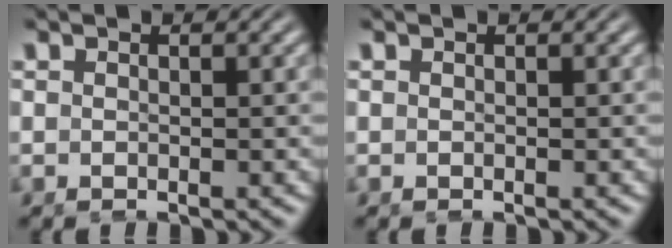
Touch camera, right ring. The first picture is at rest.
{"total": 0.0}